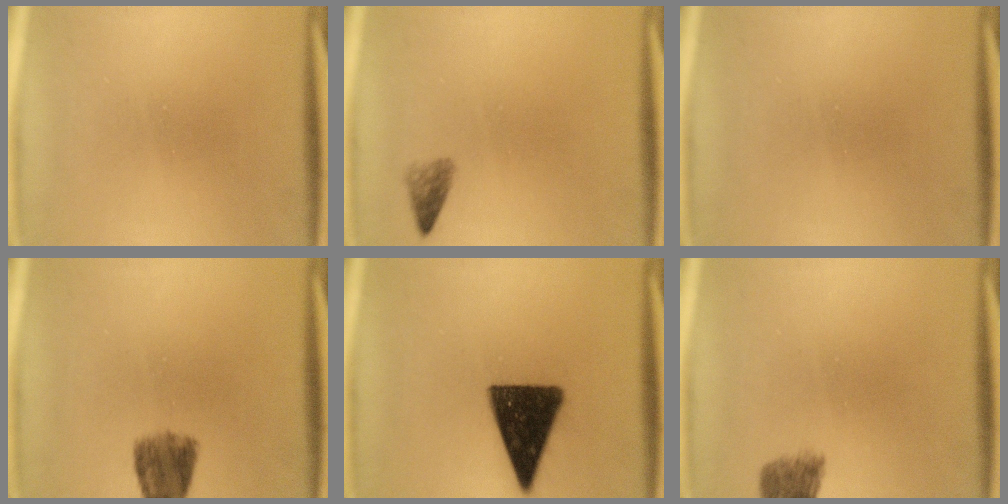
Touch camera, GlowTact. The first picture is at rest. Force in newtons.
{"total": 1.7}
{"total": 0.0}
{"total": 5.3}
{"total": 14.6}
{"total": 4.3}